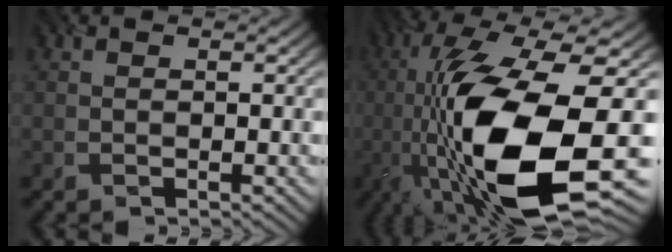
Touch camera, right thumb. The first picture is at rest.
{"total": 19.3, "force": [-4.3, 7.2, 17.3], "torque": [-0.356, -0.018, -0.064]}